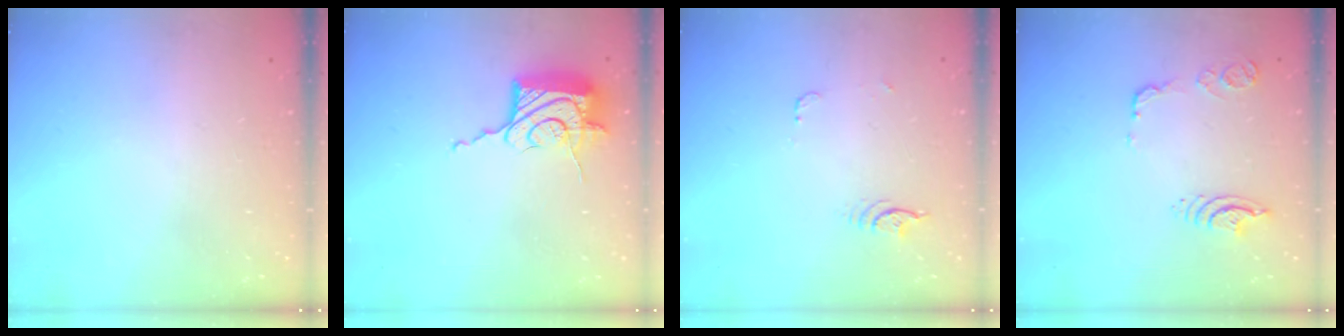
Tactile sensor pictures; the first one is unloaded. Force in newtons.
{"total": 17.2, "press": 17.1, "slide": 0.7}
{"total": 4.4, "press": 4.1, "slide": 1.6}
{"total": 10.8, "press": 10.7, "slide": 1.4}